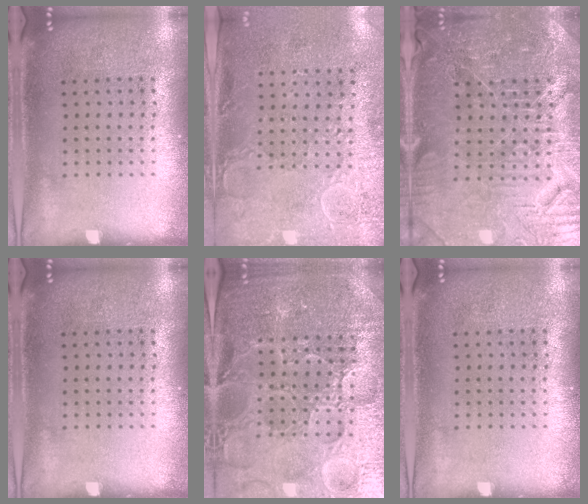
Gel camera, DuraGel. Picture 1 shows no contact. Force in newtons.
{"total": 3.1, "press": 2.3, "slide": 2.0}
{"total": 4.6, "press": 4.4, "slide": 1.3}
{"total": 0.0}
{"total": 5.5, "press": 5.1, "slide": 2.0}
{"total": 0.0}